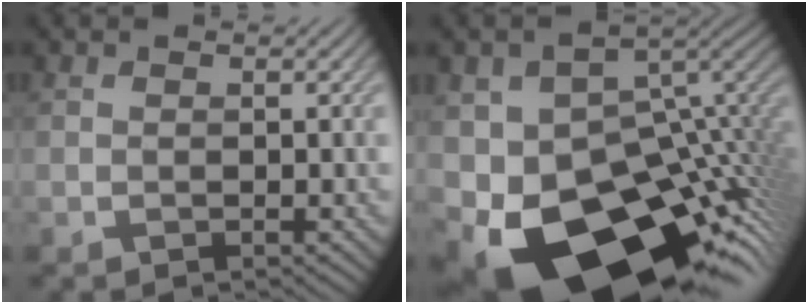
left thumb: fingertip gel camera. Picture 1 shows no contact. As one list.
[{"total": 20.0, "force": [-8.9, 11.6, 13.7], "torque": [-0.235, -0.044, -0.122]}]